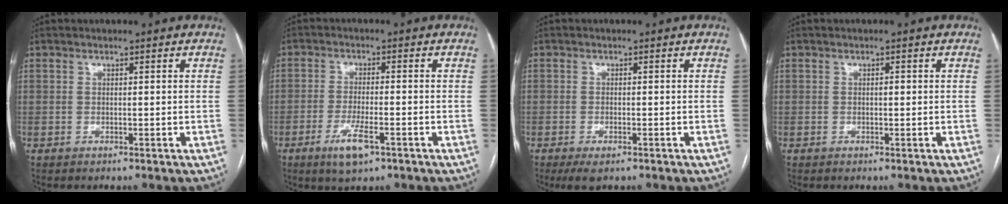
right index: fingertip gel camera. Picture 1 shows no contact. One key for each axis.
{"total": 5.9, "fx": -3.1, "fy": 1.2, "fz": 4.8, "tx": -0.096, "ty": -0.009, "tz": -0.050}
{"total": 3.2, "fx": -2.0, "fy": 1.0, "fz": 2.4, "tx": -0.043, "ty": -0.005, "tz": -0.028}
{"total": 0.7, "fx": 0.0, "fy": 0.3, "fz": 0.6, "tx": -0.009, "ty": 0.002, "tz": -0.001}